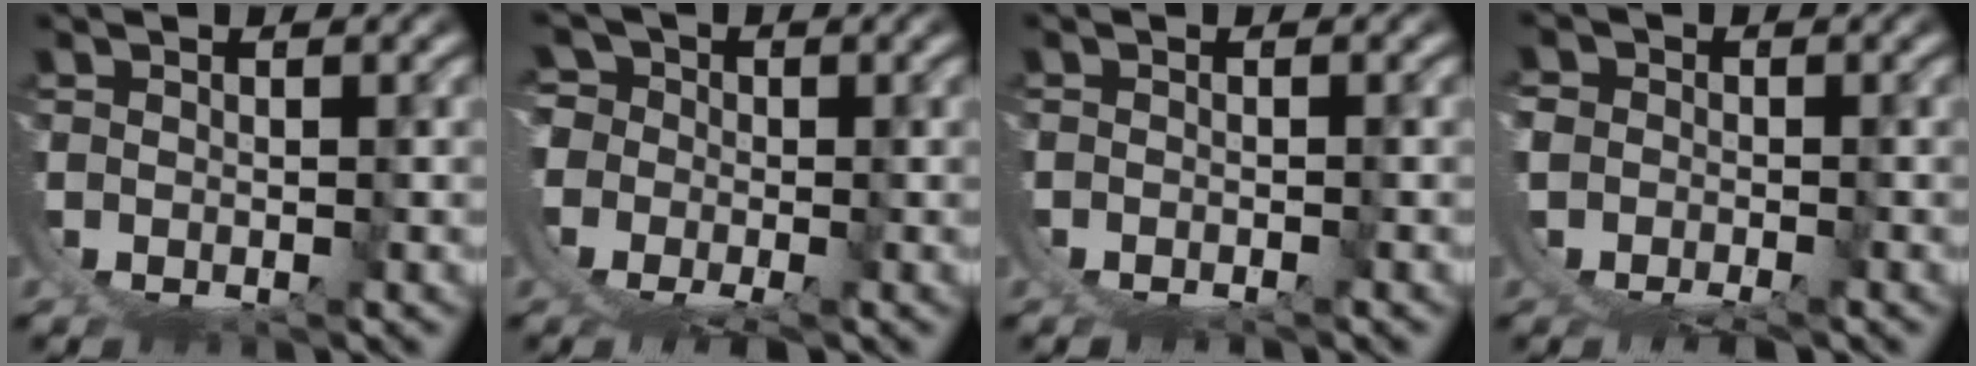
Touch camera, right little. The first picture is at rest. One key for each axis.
{"total": 11.4, "fx": -2.1, "fy": 9.9, "fz": 5.3, "tx": -0.124, "ty": -0.045, "tz": -0.033}
{"total": 2.0, "fx": -1.8, "fy": 0.5, "fz": 0.5, "tx": -0.004, "ty": -0.016, "tz": -0.025}
{"total": 5.5, "fx": -3.1, "fy": 4.0, "fz": 2.2, "tx": -0.043, "ty": -0.027, "tz": -0.051}